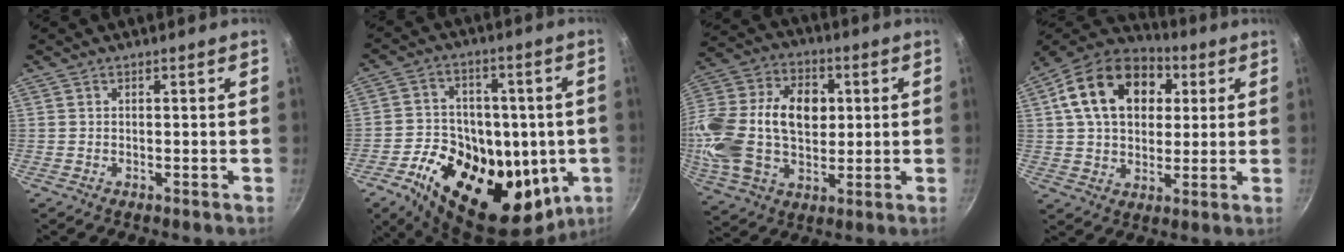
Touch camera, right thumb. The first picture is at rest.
{"total": 25.0, "force": [-5.5, 16.2, 18.3], "torque": [-0.272, 0.006, -0.076]}
{"total": 23.6, "force": [2.2, 15.8, 17.3], "torque": [-0.319, 0.023, 0.034]}
{"total": 19.5, "force": [5.5, 13.8, 12.7], "torque": [-0.199, 0.016, 0.081]}